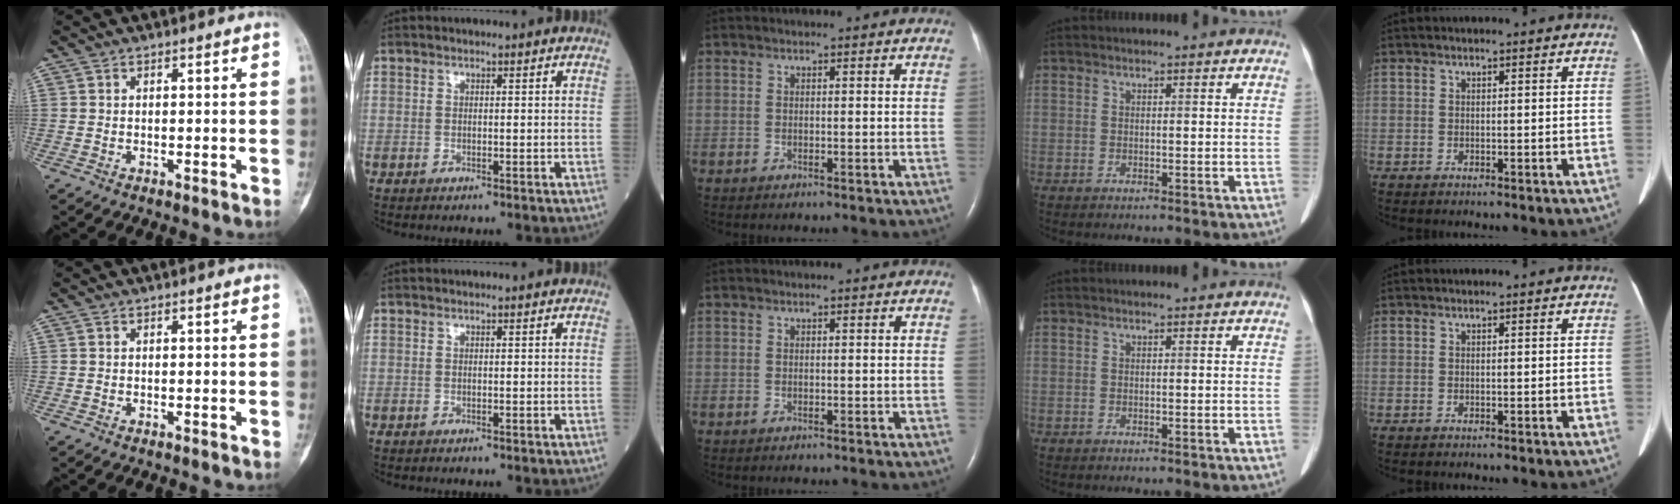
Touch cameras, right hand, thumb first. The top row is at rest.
{}